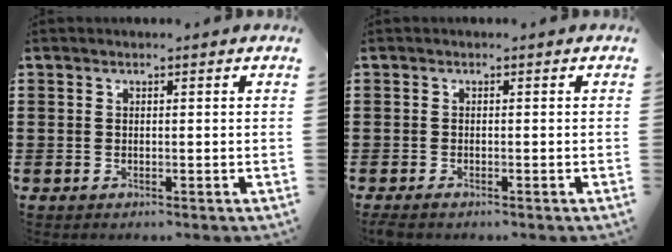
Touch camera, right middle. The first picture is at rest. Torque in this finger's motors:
{"motor_torque": [1.67, 0.47, 0.10, 0.03]}